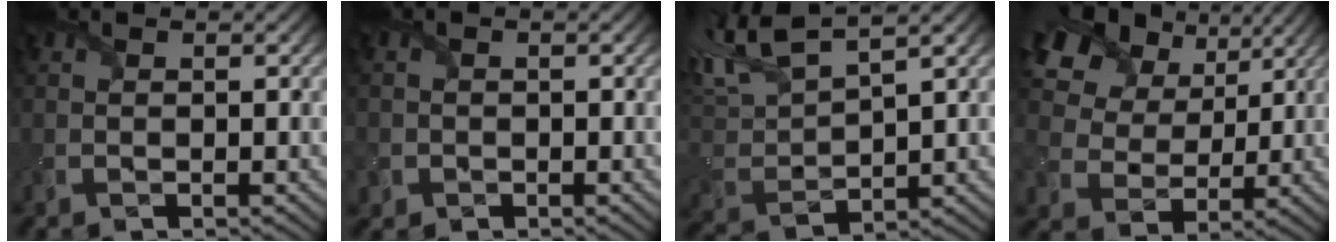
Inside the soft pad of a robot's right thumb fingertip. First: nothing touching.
{"total": 1.7, "force": [-0.6, 1.6, 0.0], "torque": [-0.005, -0.004, -0.013]}
{"total": 9.8, "force": [6.2, 3.1, 6.9], "torque": [-0.176, 0.028, 0.116]}
{"total": 15.4, "force": [8.0, 10.1, 8.3], "torque": [-0.218, 0.034, 0.130]}